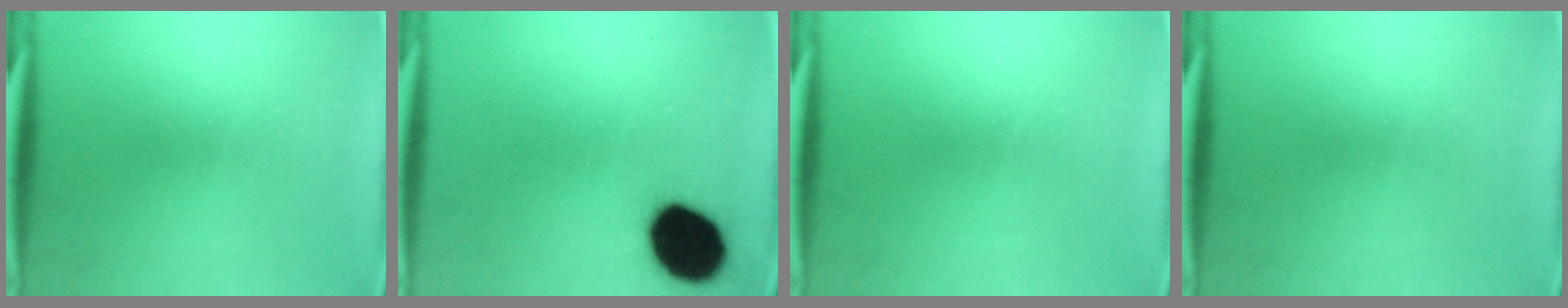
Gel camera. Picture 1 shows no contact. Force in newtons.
{"total": 16.5}
{"total": 0.0}
{"total": 0.0}